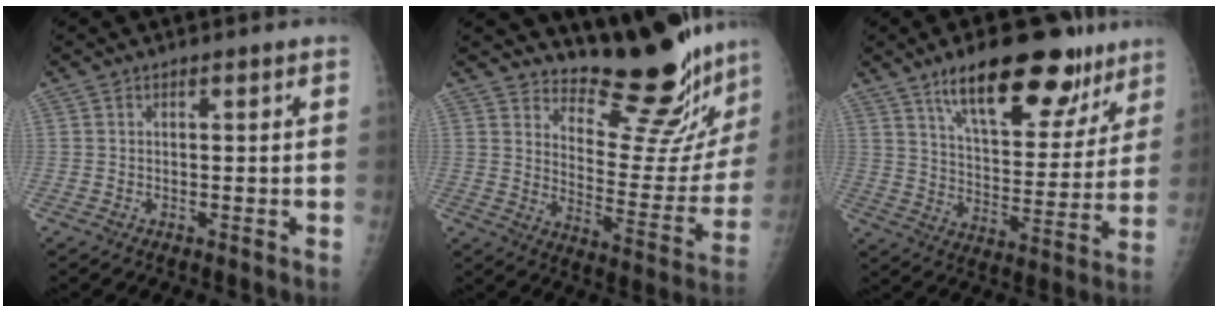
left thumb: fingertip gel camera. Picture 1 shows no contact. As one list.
[{"total": 19.0, "force": [17.5, 3.5, 6.7], "torque": [-0.054, -0.167, 0.239]}, {"total": 20.8, "force": [13.3, 8.7, 13.4], "torque": [-0.149, -0.052, 0.209]}]